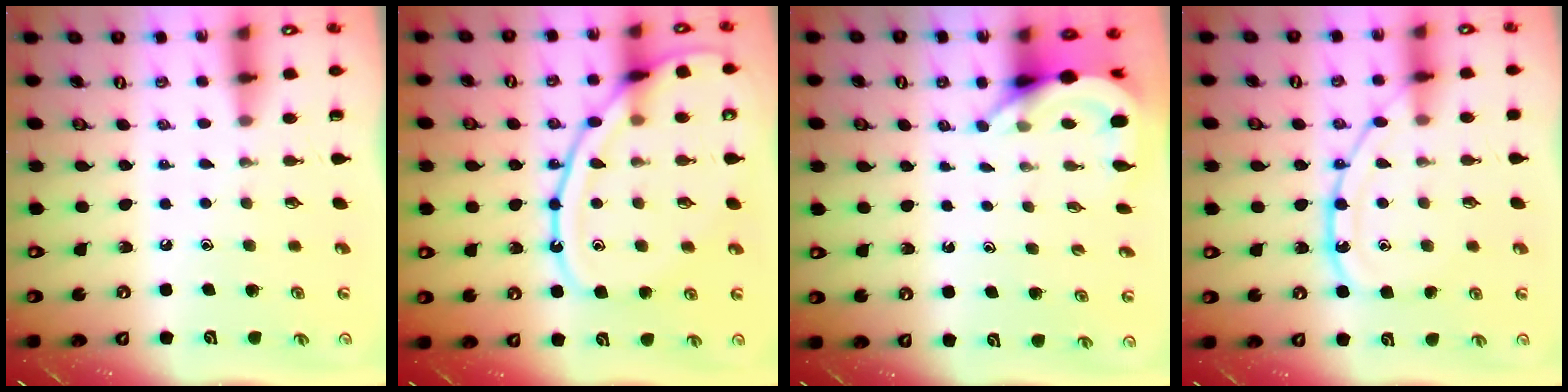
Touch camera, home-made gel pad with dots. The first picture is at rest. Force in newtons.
{"total": 15.7, "press": 15.6, "slide": 1.4}
{"total": 4.7, "press": 4.7, "slide": 0.4}
{"total": 14.0, "press": 13.9, "slide": 1.3}